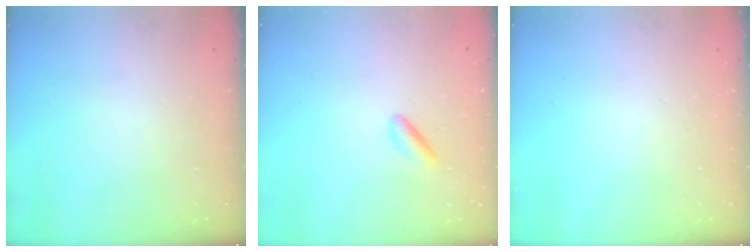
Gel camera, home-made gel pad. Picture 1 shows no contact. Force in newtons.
{"total": 2.3, "press": 2.2, "slide": 0.4}
{"total": 0.0}